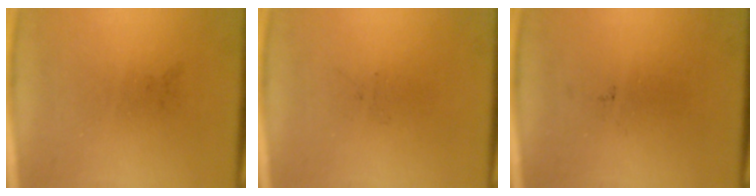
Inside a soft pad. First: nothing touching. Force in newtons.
{"total": 0.0}
{"total": 0.0}